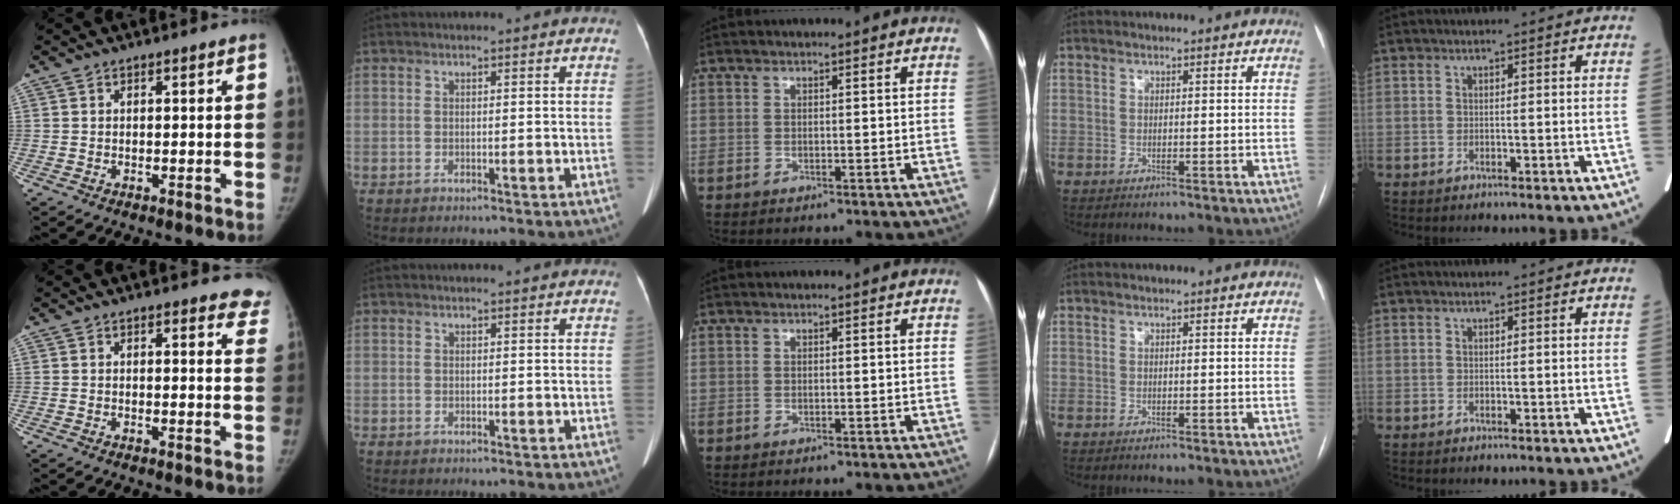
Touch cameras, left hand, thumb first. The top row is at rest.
{"thumb": {"total": 6.7, "force": [6.0, 2.3, 1.7], "torque": [0.029, -0.024, 0.041]}}